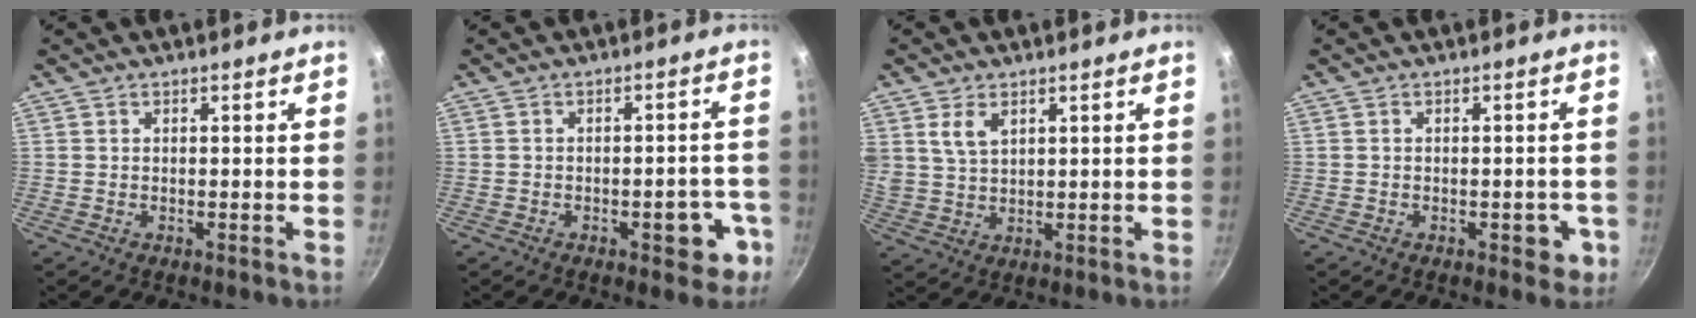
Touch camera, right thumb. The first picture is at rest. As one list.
[{"total": 6.8, "force": [-3.0, 3.3, 5.2], "torque": [-0.034, 0.026, -0.034]}, {"total": 5.0, "force": [2.4, 3.0, 3.3], "torque": [-0.055, -0.010, 0.052]}, {"total": 4.1, "force": [-1.4, 2.3, 3.1], "torque": [-0.012, 0.012, -0.015]}]